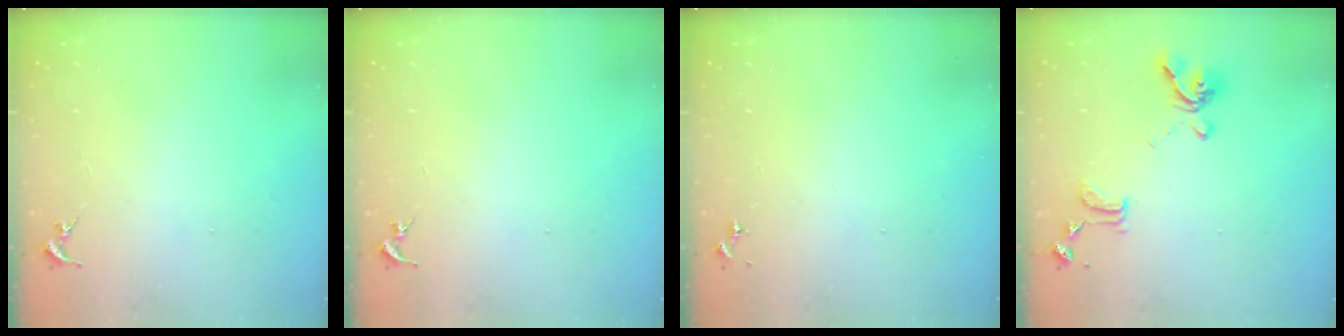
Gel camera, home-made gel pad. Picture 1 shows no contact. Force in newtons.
{"total": 0.0}
{"total": 0.0}
{"total": 15.5, "press": 15.4, "slide": 1.6}